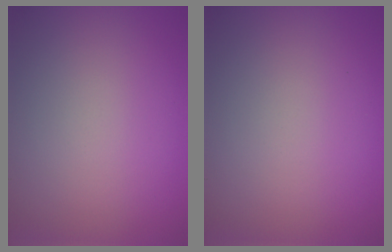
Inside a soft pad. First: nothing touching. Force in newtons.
{"total": 0.0}